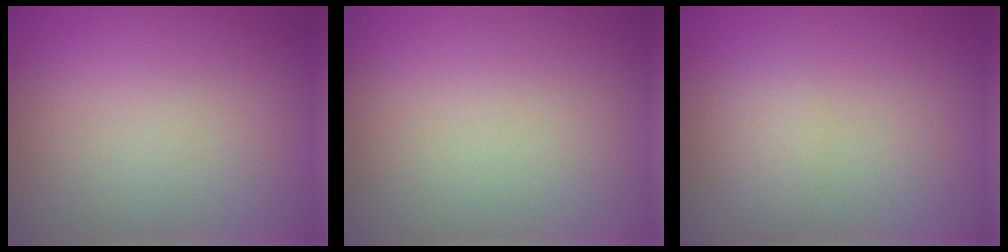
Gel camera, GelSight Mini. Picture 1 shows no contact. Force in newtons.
{"total": 0.0}
{"total": 1.8, "press": 1.8, "slide": 0.1}